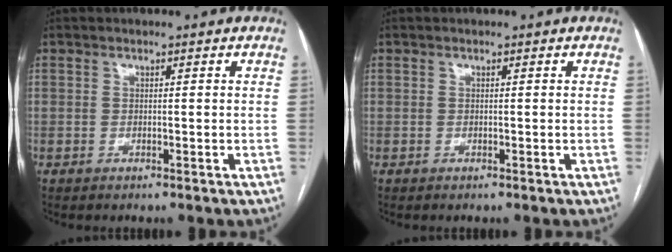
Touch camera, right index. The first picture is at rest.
{"total": 0.0}